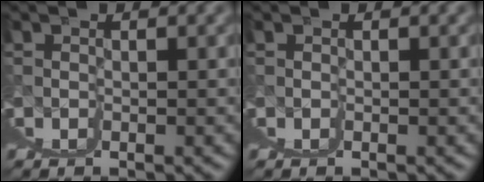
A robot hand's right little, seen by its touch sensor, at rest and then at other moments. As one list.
[{"total": 0.0}]